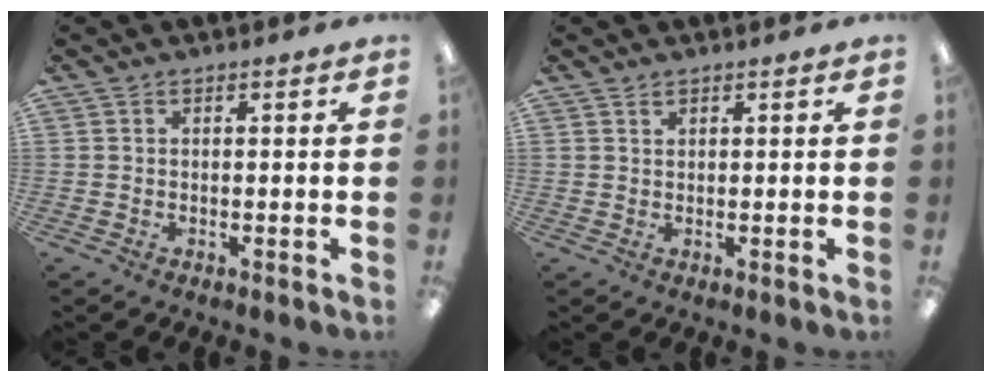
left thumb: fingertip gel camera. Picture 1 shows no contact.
{"total": 1.0, "force": [0.9, 0.3, 0.2], "torque": [-0.006, 0.000, 0.017]}